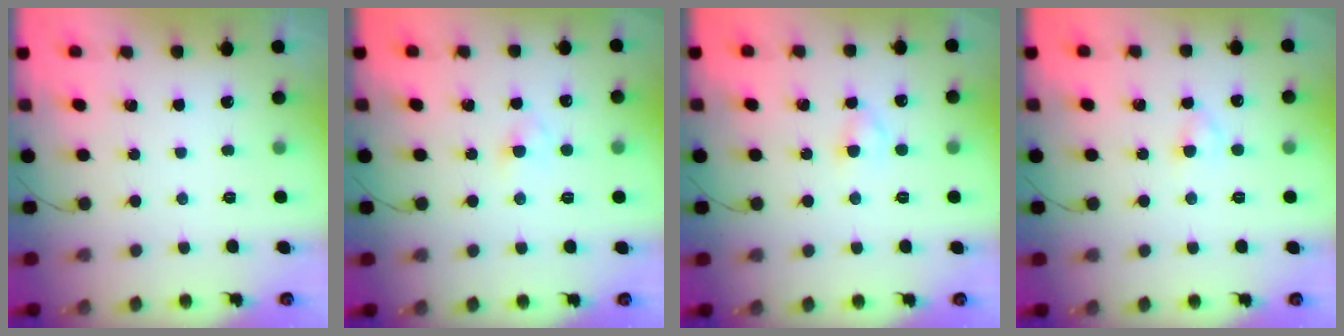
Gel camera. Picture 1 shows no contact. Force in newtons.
{"total": 2.3, "press": 2.1, "slide": 1.0}
{"total": 2.6, "press": 2.5, "slide": 0.9}
{"total": 1.6, "press": 1.4, "slide": 0.8}